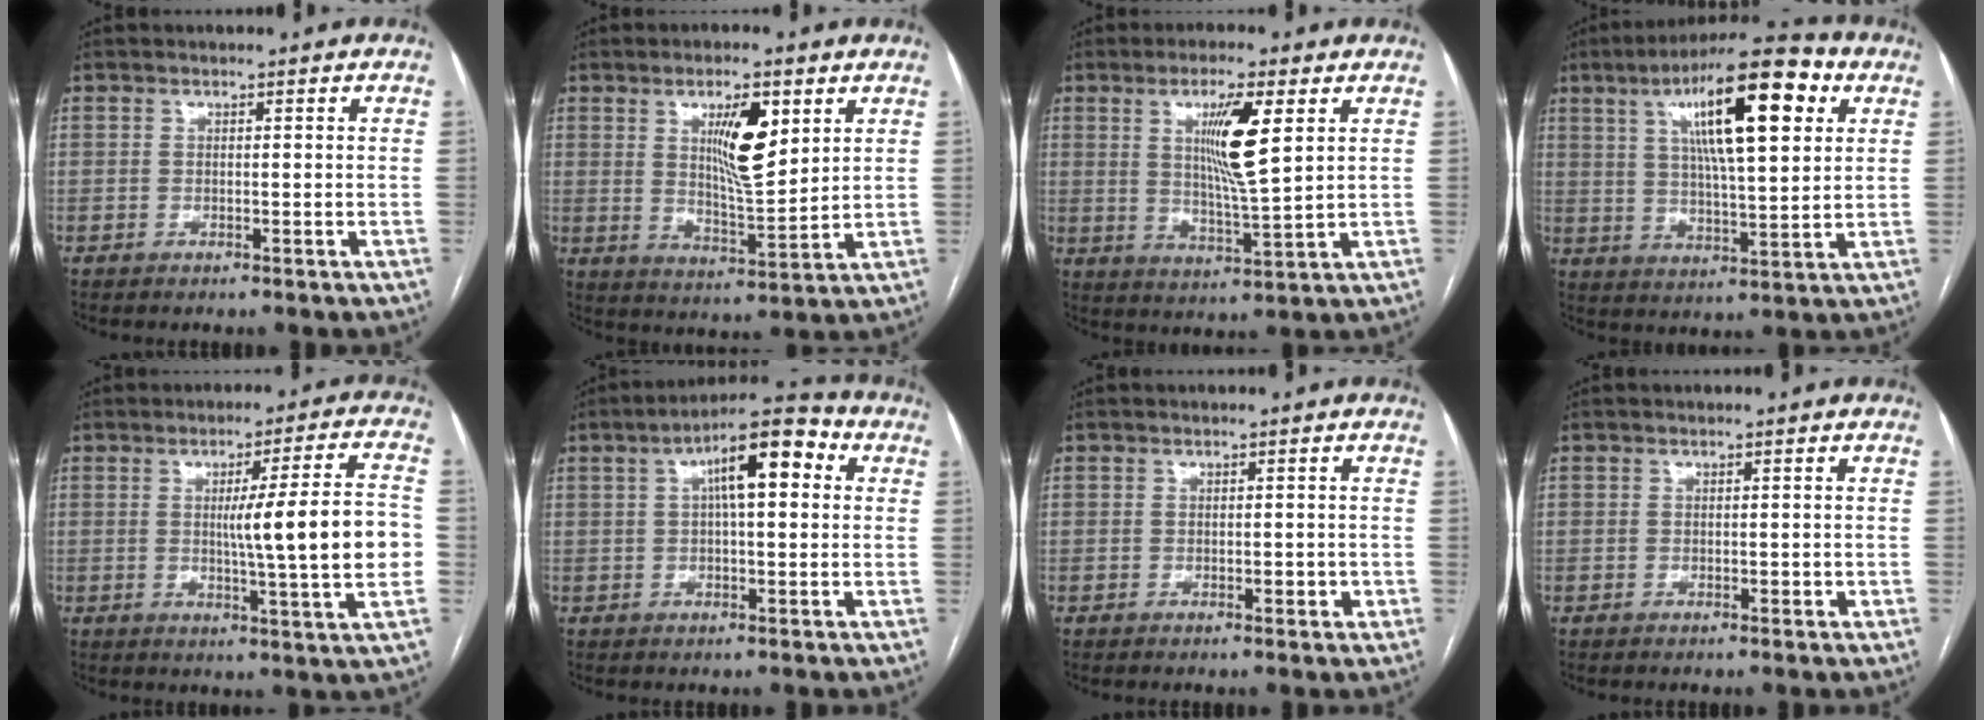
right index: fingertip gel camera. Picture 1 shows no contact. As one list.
[{"total": 9.4, "force": [3.7, 2.1, 8.3], "torque": [-0.143, -0.004, 0.067]}, {"total": 9.2, "force": [3.1, 0.4, 8.6], "torque": [-0.155, -0.009, 0.054]}, {"total": 17.6, "force": [7.0, 3.6, 15.7], "torque": [-0.255, 0.025, 0.107]}, {"total": 13.4, "force": [-0.4, -0.6, 13.4], "torque": [-0.192, 0.000, -0.008]}, {"total": 10.4, "force": [2.8, 2.8, 9.6], "torque": [-0.154, 0.039, 0.038]}, {"total": 1.7, "force": [-0.4, 1.0, 1.3], "torque": [-0.015, 0.005, -0.001]}, {"total": 1.0, "force": [-0.2, 0.7, 0.7], "torque": [-0.006, 0.003, -0.001]}]